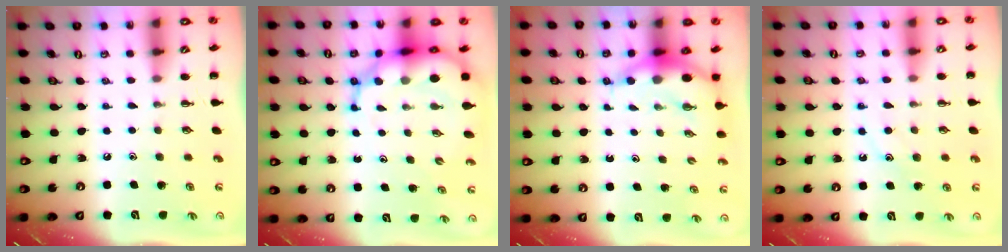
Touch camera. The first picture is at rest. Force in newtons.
{"total": 12.1, "press": 11.8, "slide": 3.0}
{"total": 6.4, "press": 6.3, "slide": 1.2}
{"total": 10.3, "press": 10.2, "slide": 0.8}